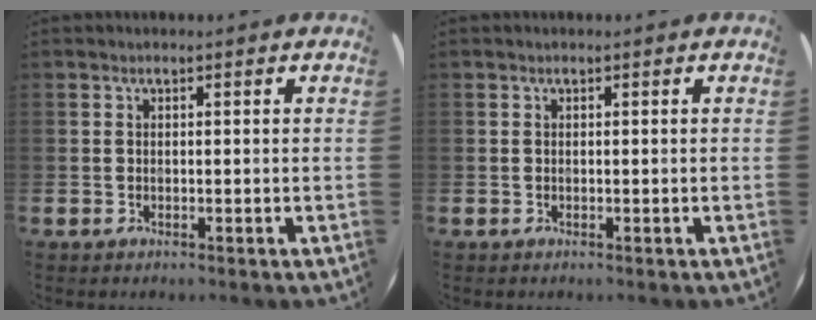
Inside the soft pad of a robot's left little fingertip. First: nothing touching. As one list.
[{"total": 0.0}]